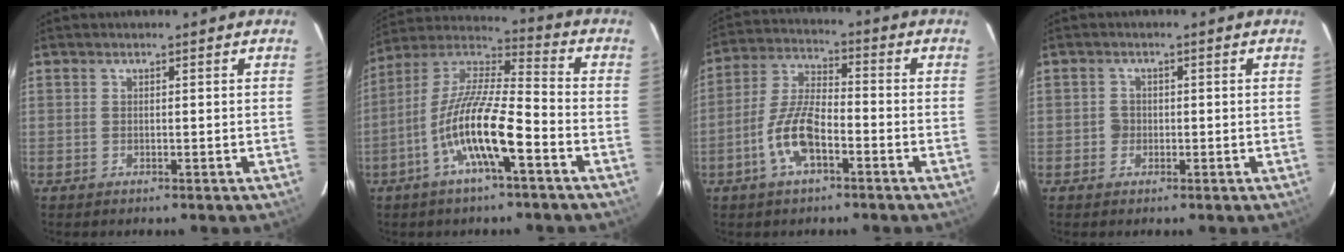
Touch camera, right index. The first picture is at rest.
{"total": 14.9, "force": [-6.3, 2.6, 13.3], "torque": [-0.256, -0.004, -0.126]}
{"total": 9.8, "force": [-4.4, 3.5, 8.0], "torque": [-0.173, 0.006, -0.084]}
{"total": 1.8, "force": [-0.5, 1.7, 0.2], "torque": [-0.004, 0.004, -0.008]}